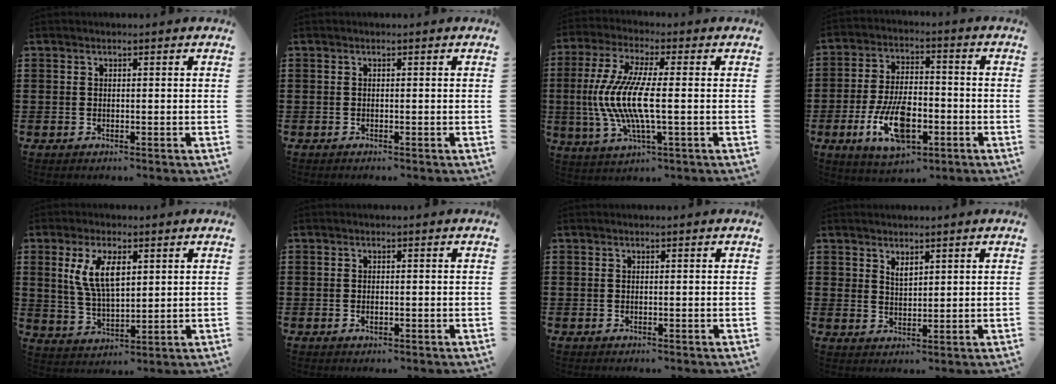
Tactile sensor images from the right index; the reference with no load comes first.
{"total": 0.0}
{"total": 9.5, "force": [-1.0, 1.6, 9.3], "torque": [-0.218, -0.022, -0.029]}
{"total": 11.2, "force": [-4.3, 5.0, 9.0], "torque": [-0.180, -0.003, -0.077]}
{"total": 7.6, "force": [2.8, 3.1, 6.3], "torque": [-0.133, 0.007, 0.050]}
{"total": 0.8, "force": [-0.2, 0.4, 0.7], "torque": [-0.014, -0.003, -0.004]}
{"total": 0.0}
{"total": 2.2, "force": [1.9, 0.9, 0.8], "torque": [-0.016, 0.004, 0.035]}